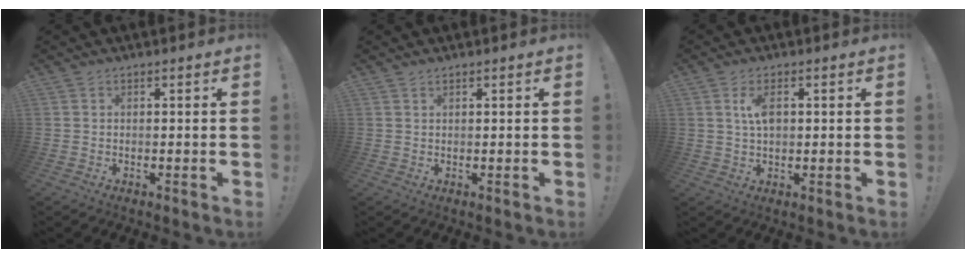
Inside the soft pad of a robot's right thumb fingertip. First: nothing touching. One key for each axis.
{"total": 0.6, "fx": 0.5, "fy": 0.0, "fz": 0.3, "tx": -0.001, "ty": -0.002, "tz": 0.009}
{"total": 5.1, "fx": 1.2, "fy": 2.6, "fz": 4.2, "tx": -0.067, "ty": 0.001, "tz": 0.018}